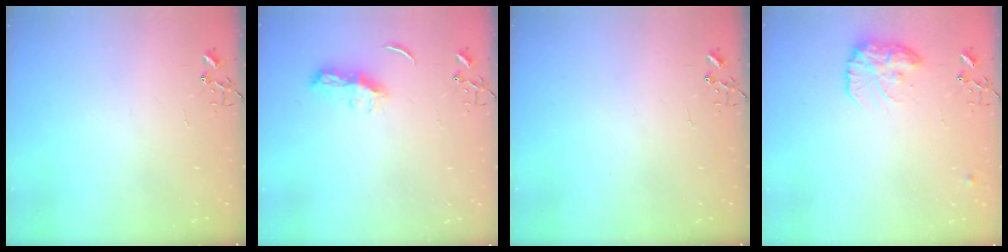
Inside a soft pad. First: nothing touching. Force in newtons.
{"total": 7.2, "press": 7.2, "slide": 0.7}
{"total": 0.0}
{"total": 14.7, "press": 14.7, "slide": 1.0}